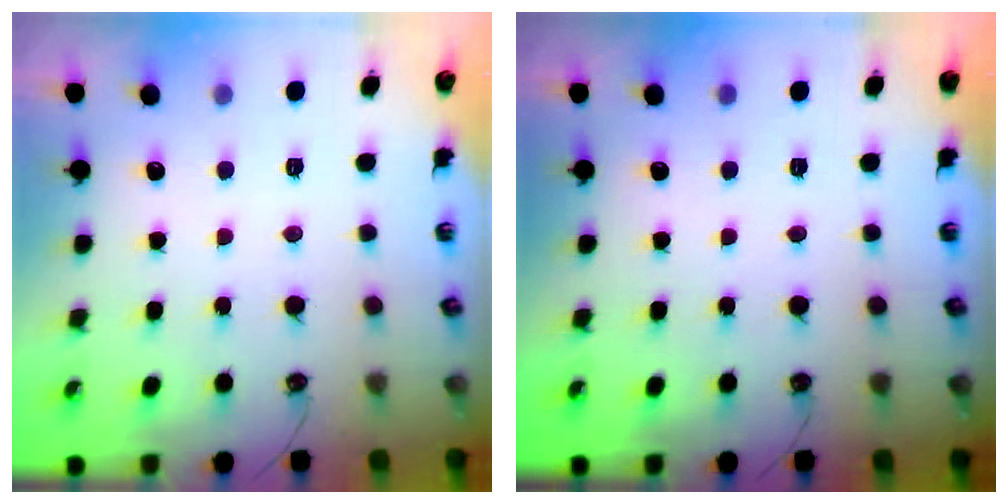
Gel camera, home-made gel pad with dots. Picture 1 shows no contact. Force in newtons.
{"total": 0.0}